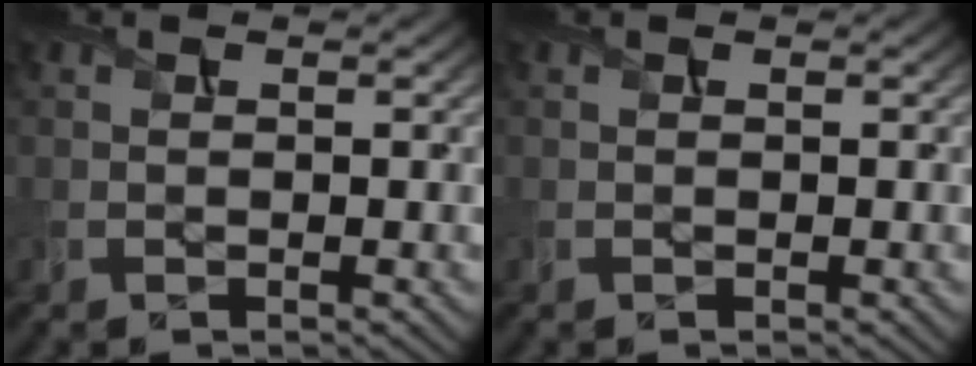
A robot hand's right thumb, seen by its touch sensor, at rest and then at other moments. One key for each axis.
{"total": 0.0}